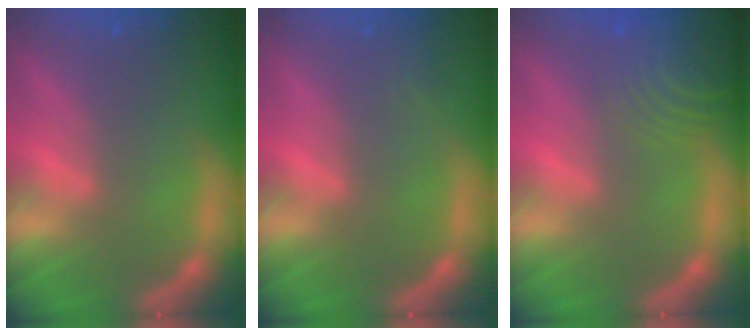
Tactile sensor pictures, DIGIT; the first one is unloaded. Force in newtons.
{"total": 0.9}
{"total": 10.1}